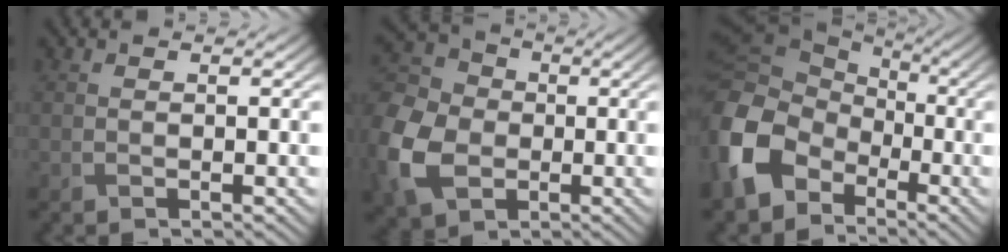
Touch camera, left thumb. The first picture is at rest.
{"total": 12.7, "force": [-3.2, 9.9, 7.3], "torque": [-0.225, -0.027, -0.069]}
{"total": 14.8, "force": [-4.9, 11.4, 8.1], "torque": [-0.250, -0.046, -0.092]}